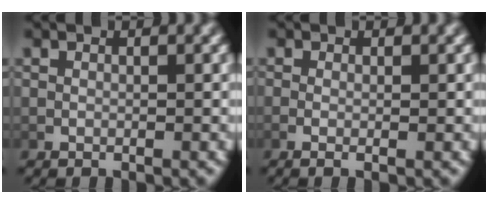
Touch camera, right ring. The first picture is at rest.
{"total": 1.1, "force": [-0.5, 0.1, 1.0], "torque": [-0.033, -0.013, -0.006]}